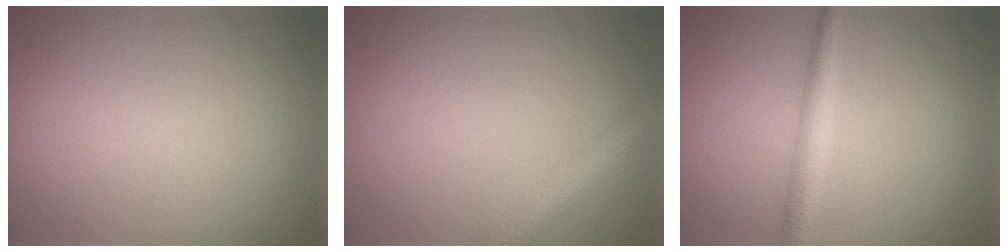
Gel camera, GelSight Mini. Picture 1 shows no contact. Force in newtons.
{"total": 3.3, "press": 3.3, "slide": 0.1}
{"total": 2.4, "press": 2.4, "slide": 0.0}